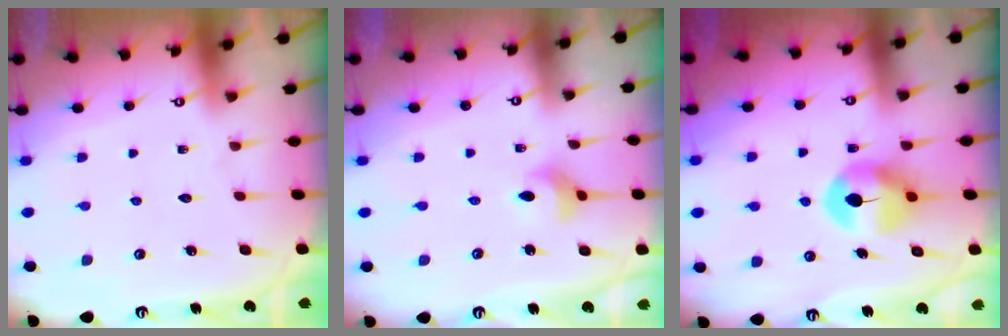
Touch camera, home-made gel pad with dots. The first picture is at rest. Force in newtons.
{"total": 5.0, "press": 5.0, "slide": 0.8}
{"total": 8.0, "press": 8.0, "slide": 0.4}